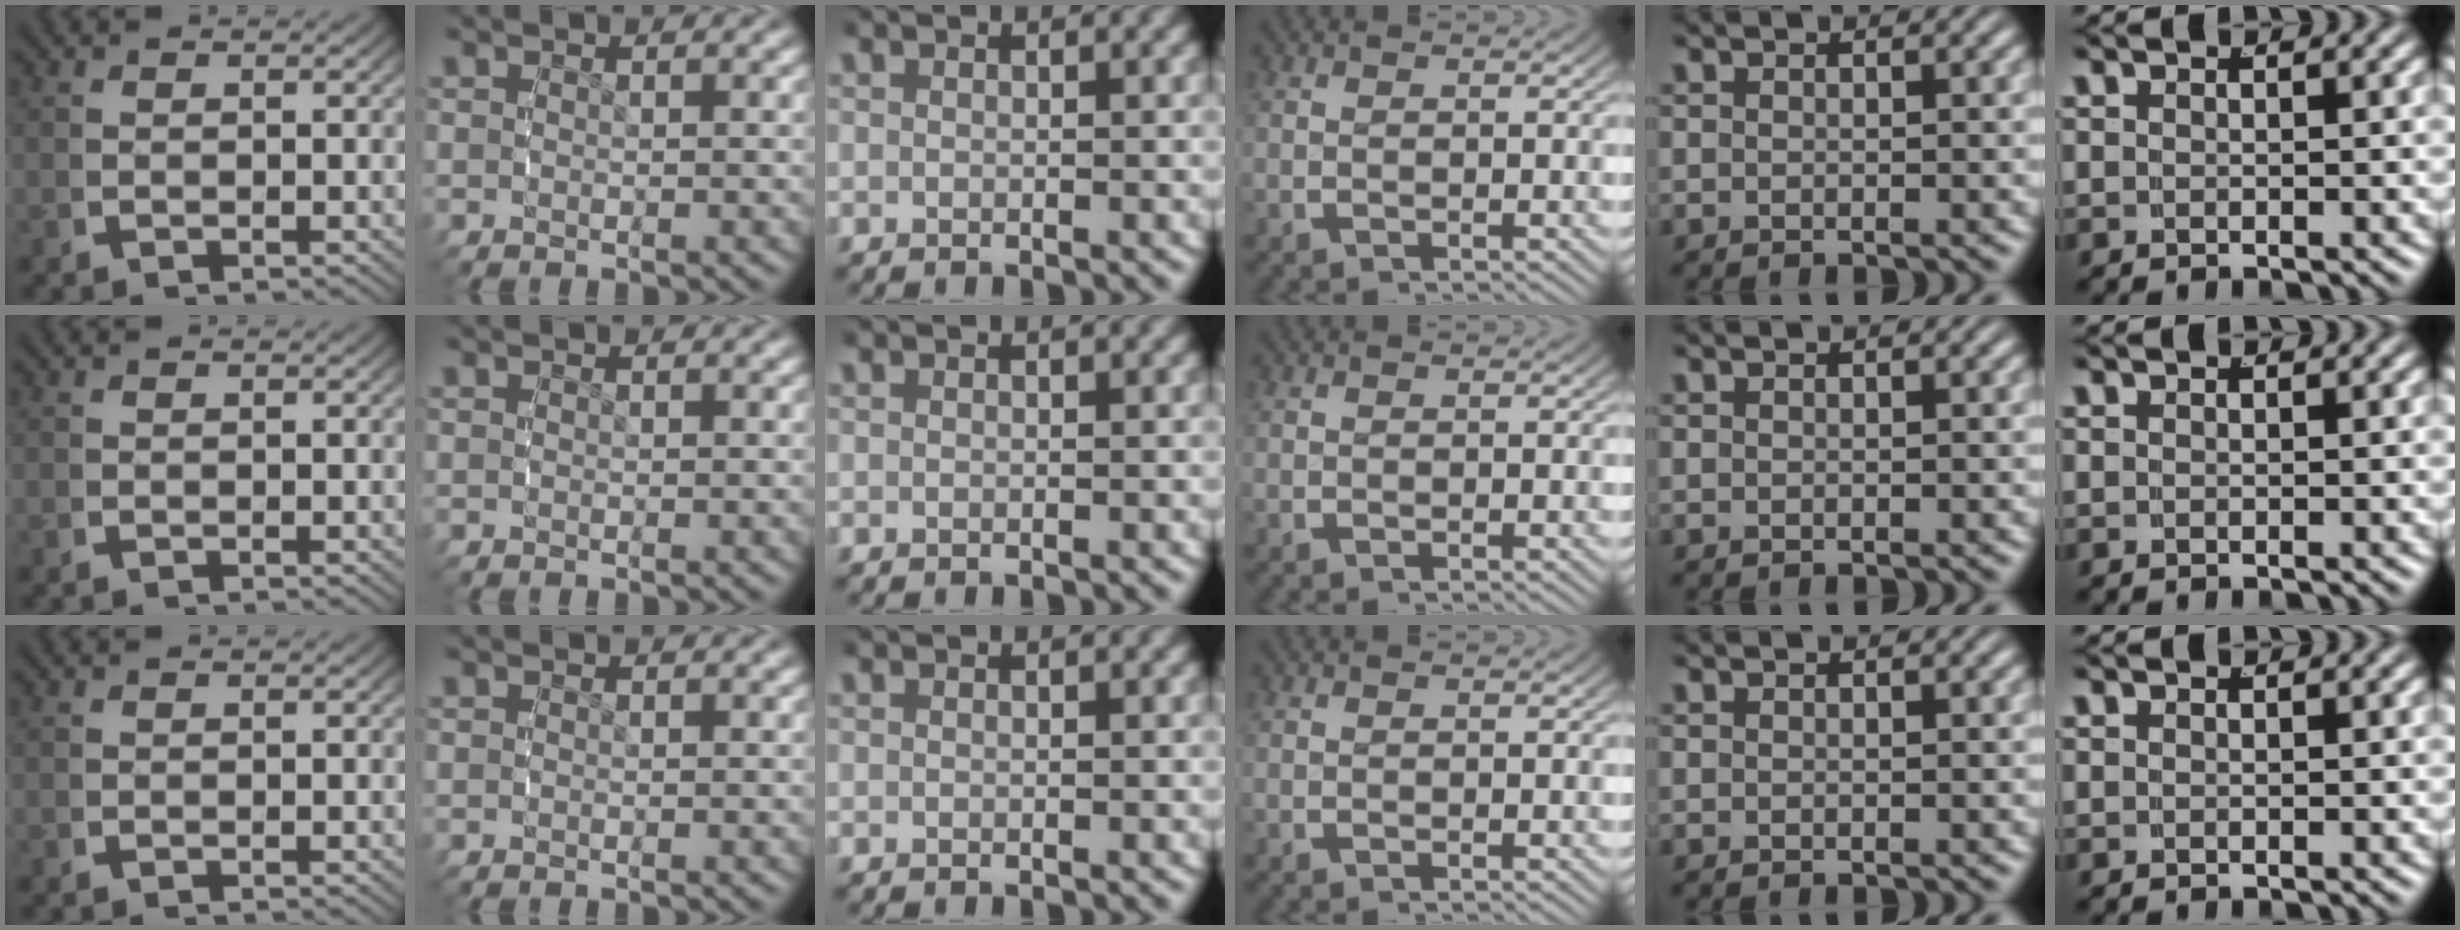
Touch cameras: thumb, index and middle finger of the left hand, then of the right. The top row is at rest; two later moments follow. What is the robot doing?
{"motion": "grasp_and_lifting", "object": "camera"}